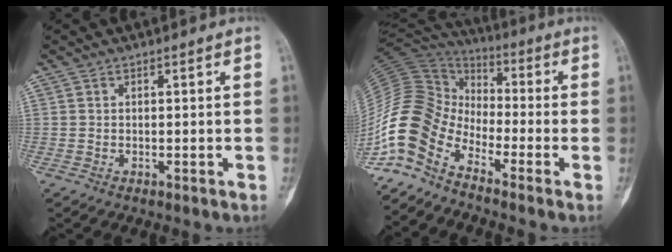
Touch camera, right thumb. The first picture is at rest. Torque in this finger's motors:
{"motor_torque": [0.56, 0.49, 1.46, -1.31, 0.38]}